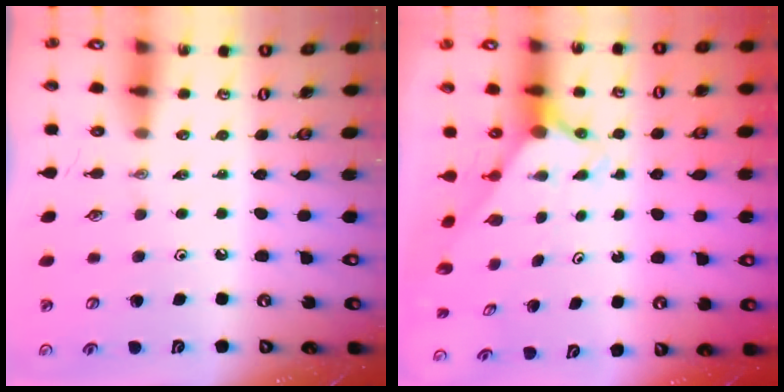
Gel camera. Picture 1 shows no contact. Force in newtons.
{"total": 2.2, "press": 2.2, "slide": 0.1}